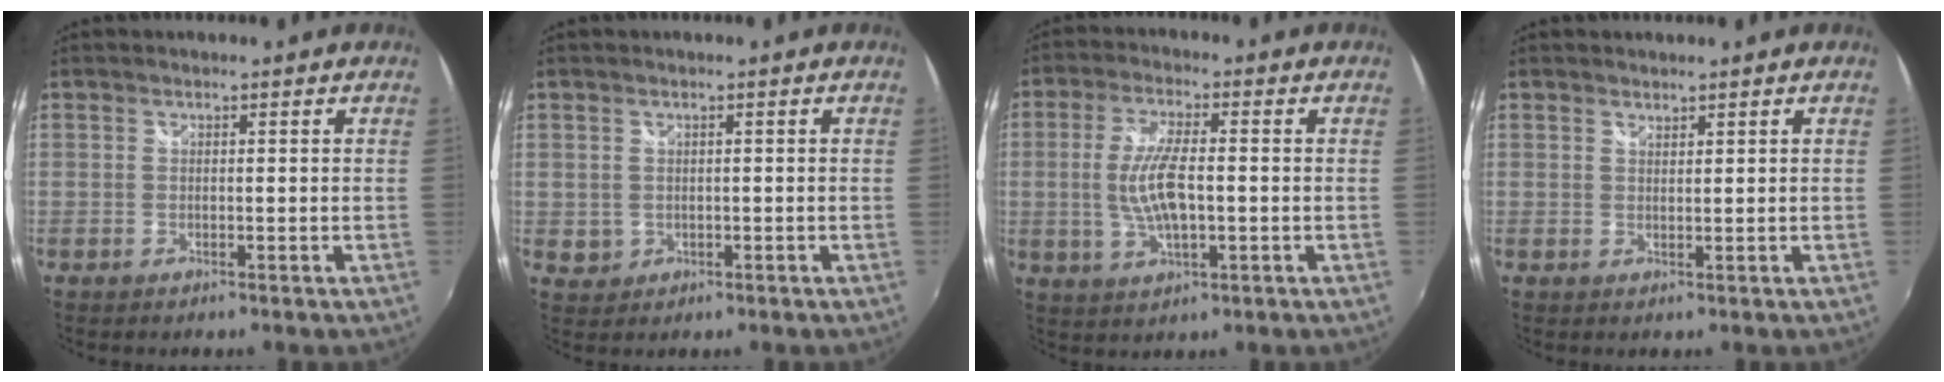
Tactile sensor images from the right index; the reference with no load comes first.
{"total": 2.2, "force": [0.1, 2.2, 0.4], "torque": [-0.002, 0.003, 0.008]}
{"total": 8.9, "force": [-0.8, 2.9, 8.4], "torque": [-0.166, -0.004, -0.013]}
{"total": 1.0, "force": [0.9, 0.3, 0.1], "torque": [-0.002, 0.001, 0.017]}